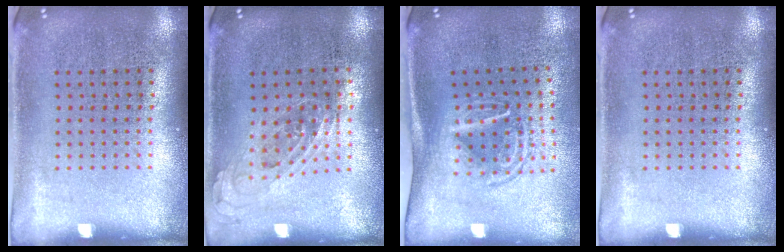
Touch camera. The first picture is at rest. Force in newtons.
{"total": 0.8, "press": 0.7, "slide": 0.3}
{"total": 1.6, "press": 1.2, "slide": 1.1}
{"total": 0.0}